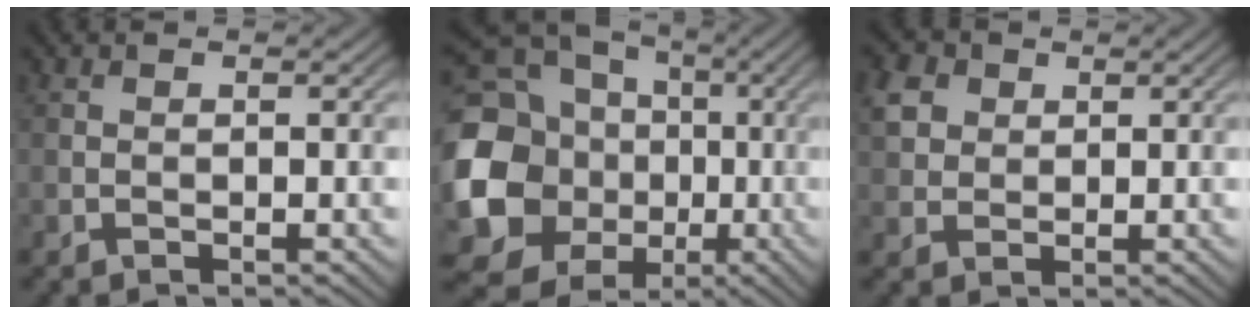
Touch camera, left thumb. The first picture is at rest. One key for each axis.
{"total": 22.1, "fx": -1.6, "fy": 19.9, "fz": 9.6, "tx": -0.262, "ty": -0.015, "tz": -0.049}
{"total": 4.3, "fx": 1.5, "fy": 3.5, "fz": 2.0, "tx": -0.062, "ty": 0.009, "tz": 0.030}